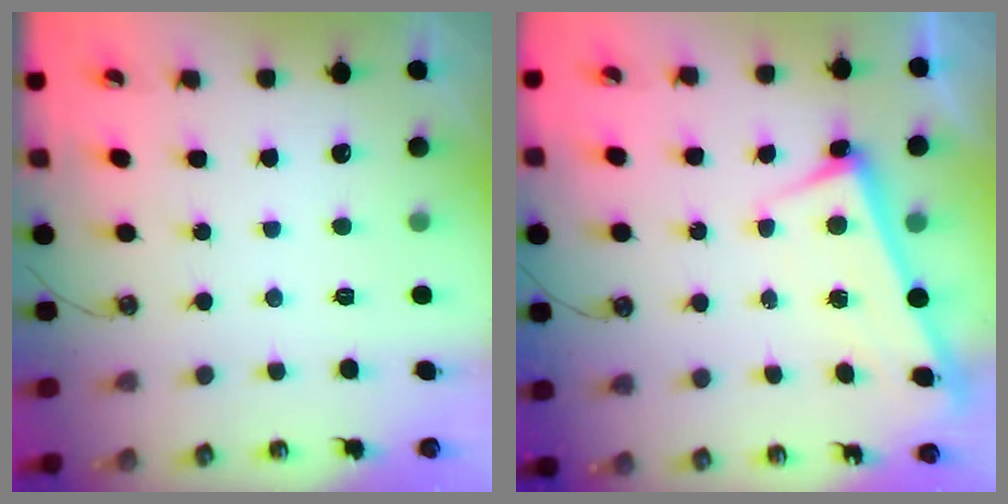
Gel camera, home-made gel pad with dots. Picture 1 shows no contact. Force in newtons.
{"total": 2.9, "press": 2.9, "slide": 0.4}